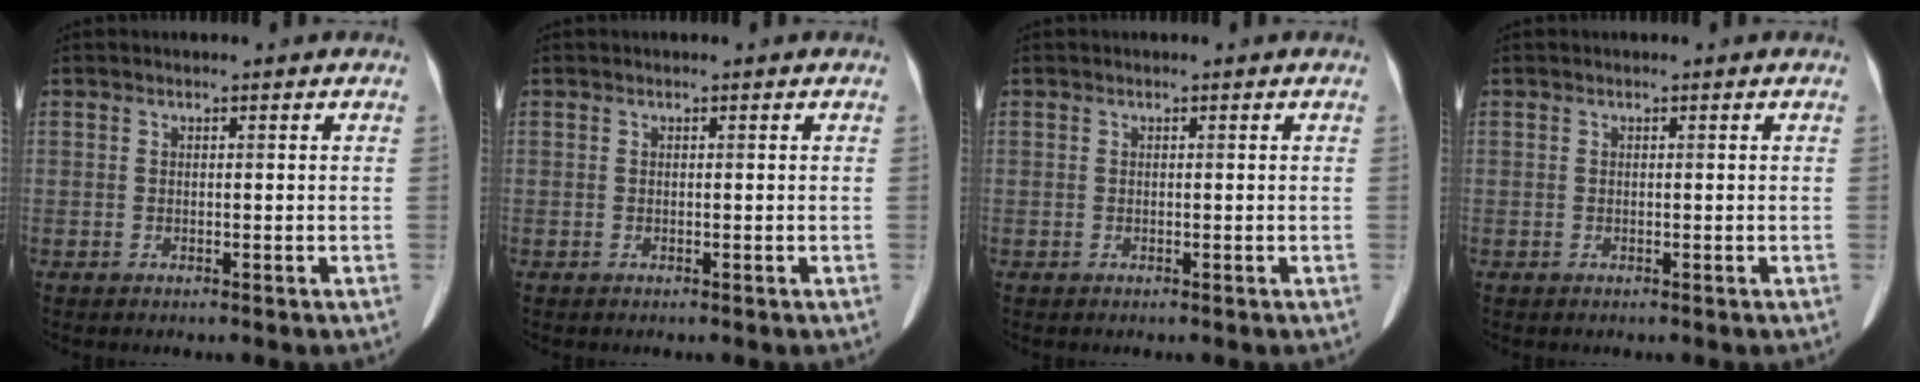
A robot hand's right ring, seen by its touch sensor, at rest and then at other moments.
{"total": 0.0}
{"total": 0.0}
{"total": 0.0}